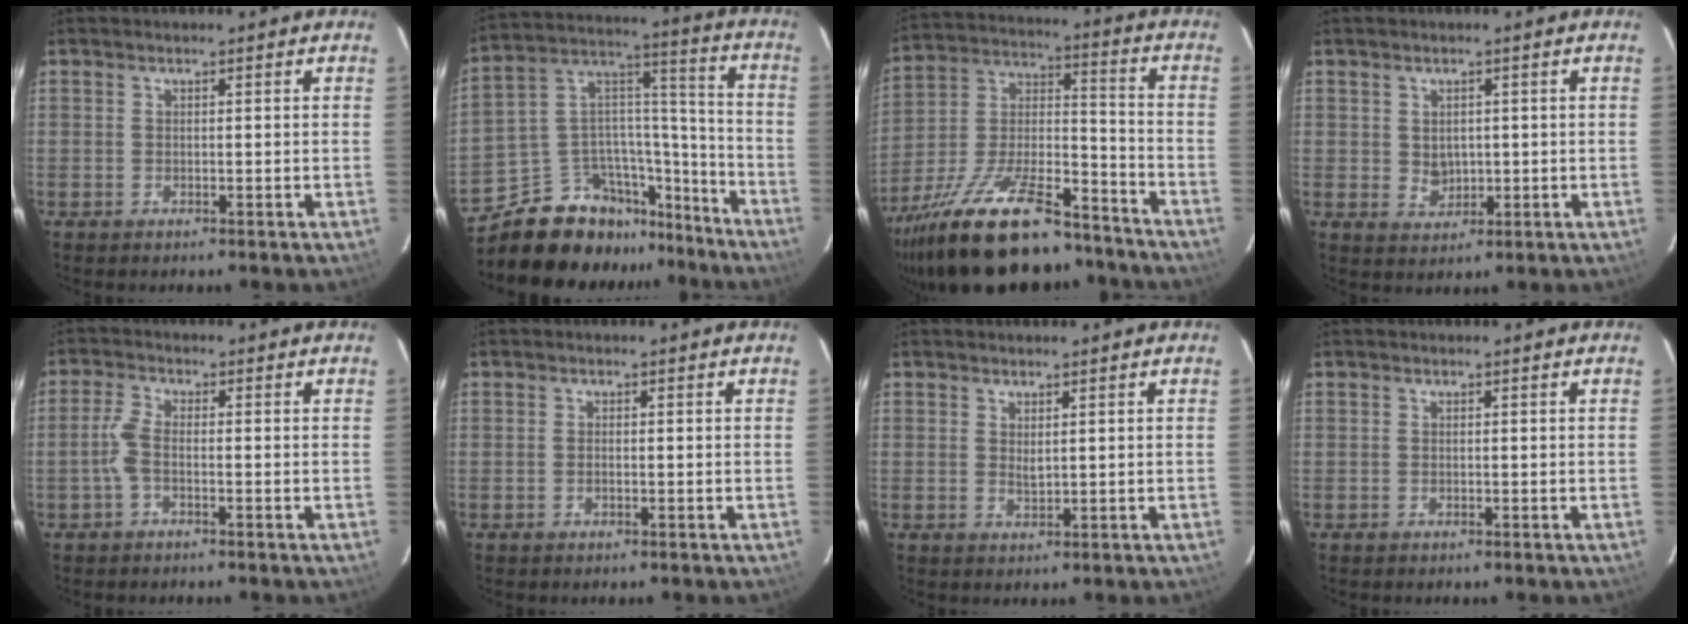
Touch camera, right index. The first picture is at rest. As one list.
[{"total": 18.5, "force": [-15.4, 8.9, 5.1], "torque": [-0.103, 0.080, -0.236]}, {"total": 28.0, "force": [-20.9, 9.5, 16.1], "torque": [-0.305, -0.009, -0.325]}, {"total": 3.3, "force": [0.1, 2.8, 1.7], "torque": [-0.027, 0.000, 0.009]}, {"total": 3.2, "force": [-1.2, 1.1, 2.8], "torque": [-0.068, 0.008, -0.026]}, {"total": 0.8, "force": [-0.3, 0.4, 0.6], "torque": [-0.012, 0.002, -0.006]}, {"total": 1.5, "force": [0.6, 0.7, 1.1], "torque": [-0.018, -0.001, 0.012]}, {"total": 0.0}]